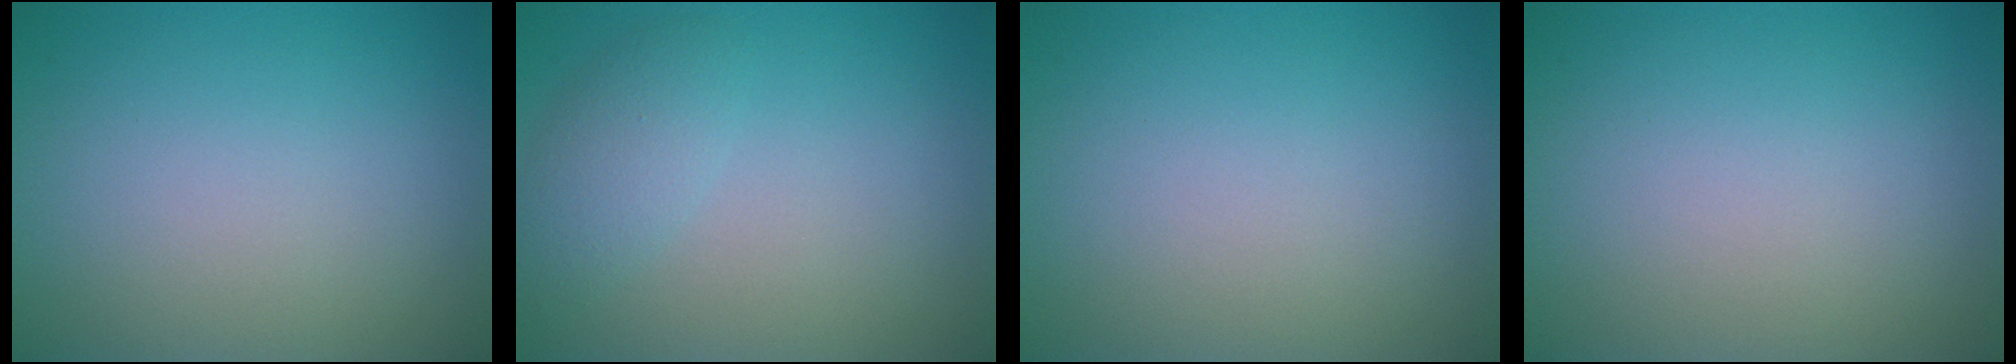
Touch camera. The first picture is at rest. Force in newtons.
{"total": 2.3, "press": 2.3, "slide": 0.1}
{"total": 0.0}
{"total": 0.0}